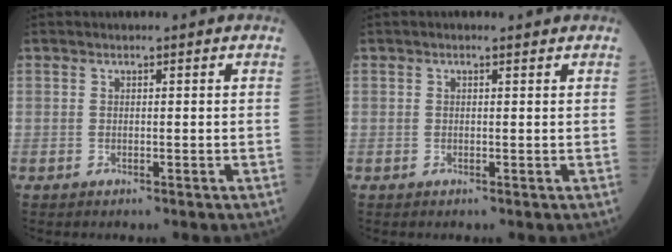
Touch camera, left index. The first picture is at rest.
{"total": 0.8, "force": [0.6, 0.1, 0.5], "torque": [-0.011, 0.006, 0.008]}